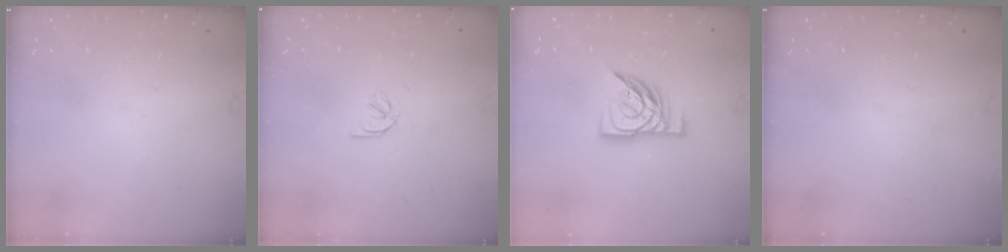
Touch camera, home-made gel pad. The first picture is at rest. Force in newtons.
{"total": 1.9, "press": 1.9, "slide": 0.3}
{"total": 12.8, "press": 12.7, "slide": 1.5}
{"total": 0.0}